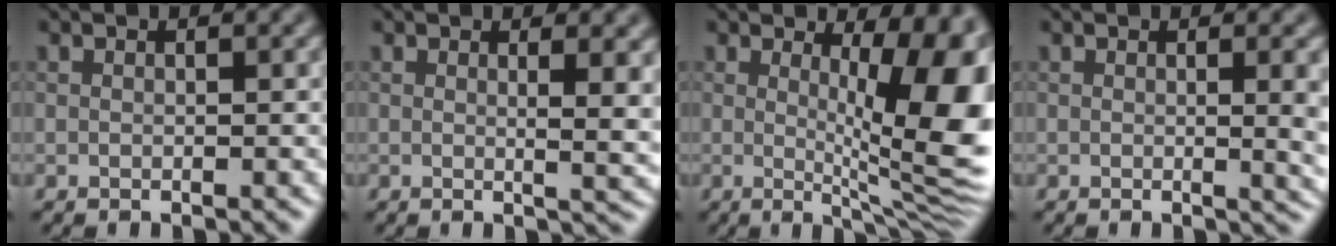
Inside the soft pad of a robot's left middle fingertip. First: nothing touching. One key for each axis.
{"total": 4.4, "fx": 1.4, "fy": 1.6, "fz": 3.8, "tx": -0.034, "ty": 0.000, "tz": 0.018}
{"total": 11.4, "fx": 1.4, "fy": 3.6, "fz": 10.8, "tx": -0.110, "ty": -0.012, "tz": 0.023}
{"total": 3.8, "fx": 0.2, "fy": 1.3, "fz": 3.6, "tx": -0.034, "ty": -0.001, "tz": 0.002}